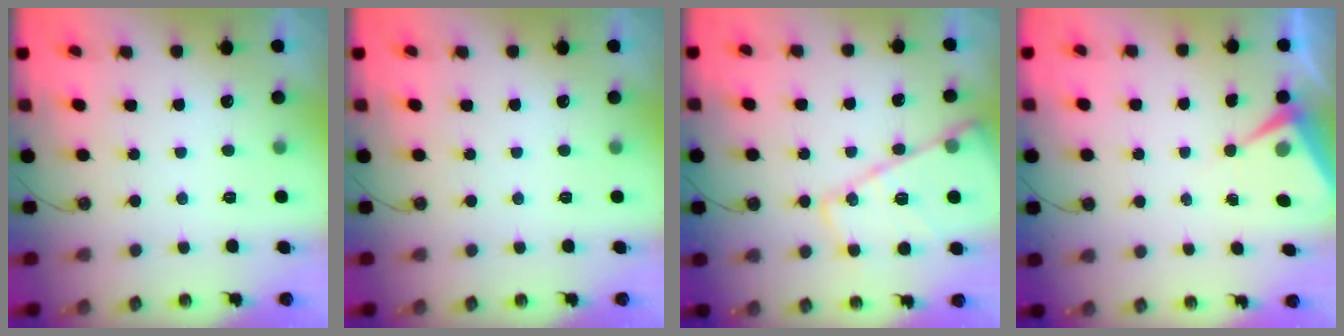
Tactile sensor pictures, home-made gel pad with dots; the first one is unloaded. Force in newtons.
{"total": 0.0}
{"total": 16.0, "press": 16.0, "slide": 1.6}
{"total": 6.4, "press": 6.4, "slide": 0.3}